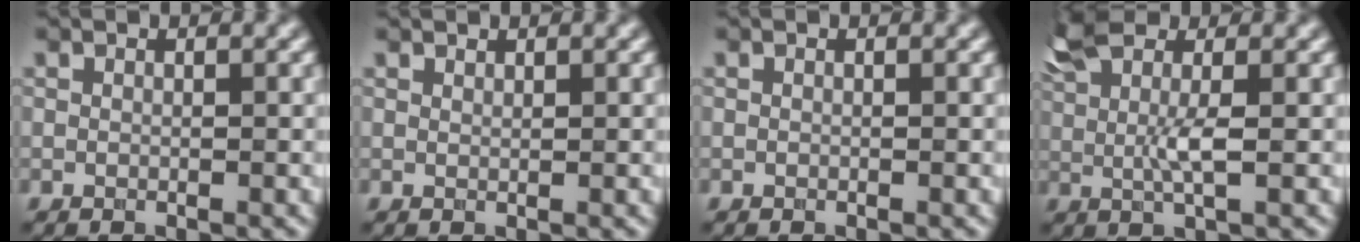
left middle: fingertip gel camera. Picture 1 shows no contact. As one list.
[{"total": 0.7, "force": [0.7, 0.0, 0.1], "torque": [0.001, 0.000, 0.015]}, {"total": 0.0}, {"total": 4.4, "force": [1.9, 1.5, 3.7], "torque": [-0.083, 0.001, 0.036]}]